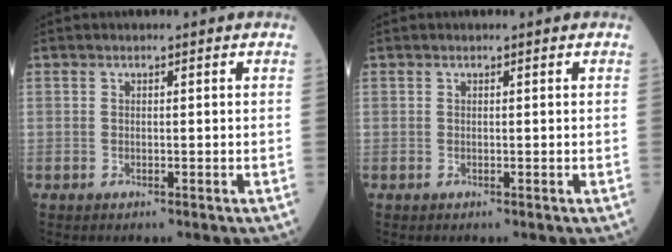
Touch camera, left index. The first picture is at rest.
{"total": 0.0}